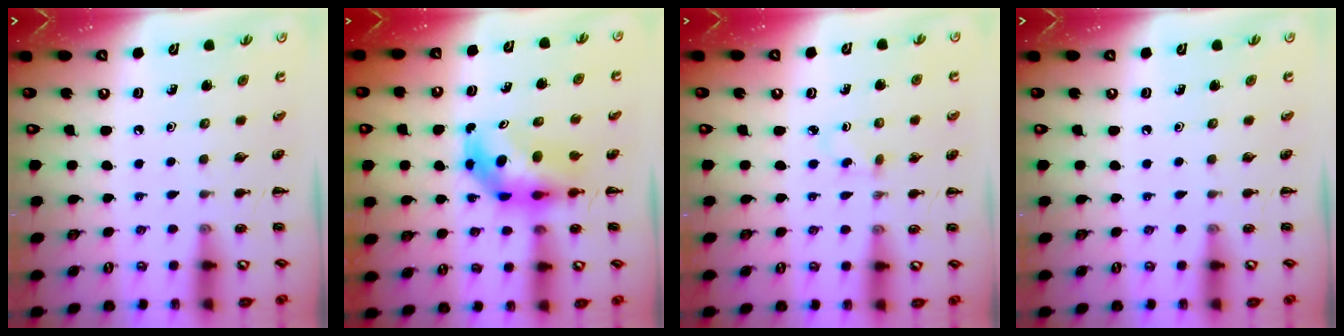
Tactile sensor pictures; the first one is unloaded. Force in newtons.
{"total": 6.5, "press": 6.2, "slide": 1.9}
{"total": 2.4, "press": 2.2, "slide": 0.9}
{"total": 0.0}